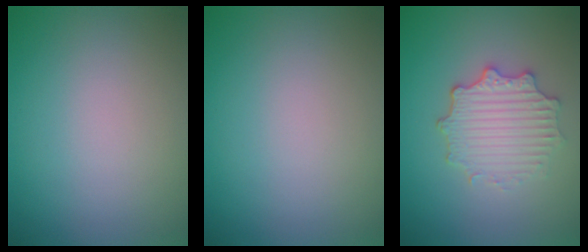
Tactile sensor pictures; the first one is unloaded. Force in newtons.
{"total": 0.0}
{"total": 4.0, "press": 3.5, "slide": 1.8}